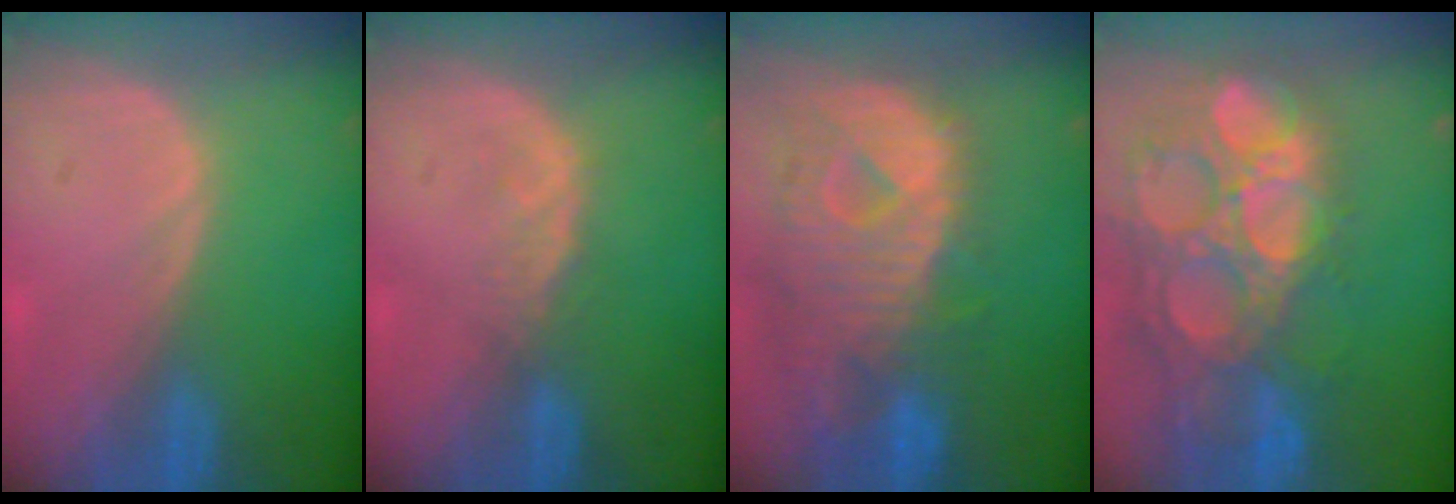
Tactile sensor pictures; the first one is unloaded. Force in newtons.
{"total": 1.9, "press": 1.9, "slide": 0.3}
{"total": 12.4, "press": 10.7, "slide": 6.3}
{"total": 15.4, "press": 12.8, "slide": 8.7}